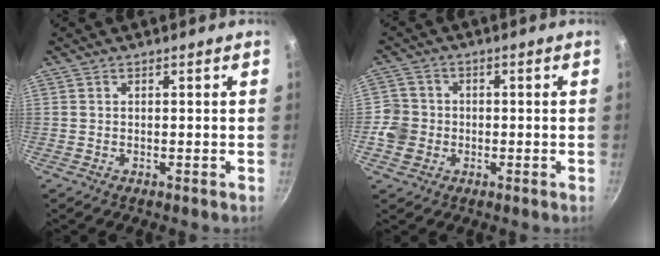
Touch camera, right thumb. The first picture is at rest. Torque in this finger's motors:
{"motor_torque": [0.69, 1.15, 0.43, -0.05, -0.04]}